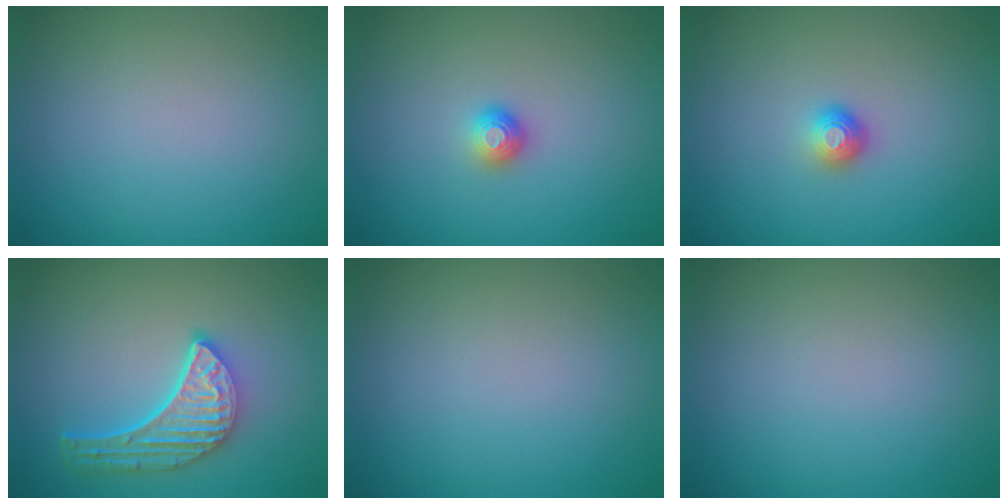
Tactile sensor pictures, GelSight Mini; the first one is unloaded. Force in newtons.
{"total": 1.3, "press": 1.2, "slide": 0.7}
{"total": 1.5, "press": 1.1, "slide": 1.0}
{"total": 5.2, "press": 4.0, "slide": 3.3}
{"total": 0.0}
{"total": 0.0}